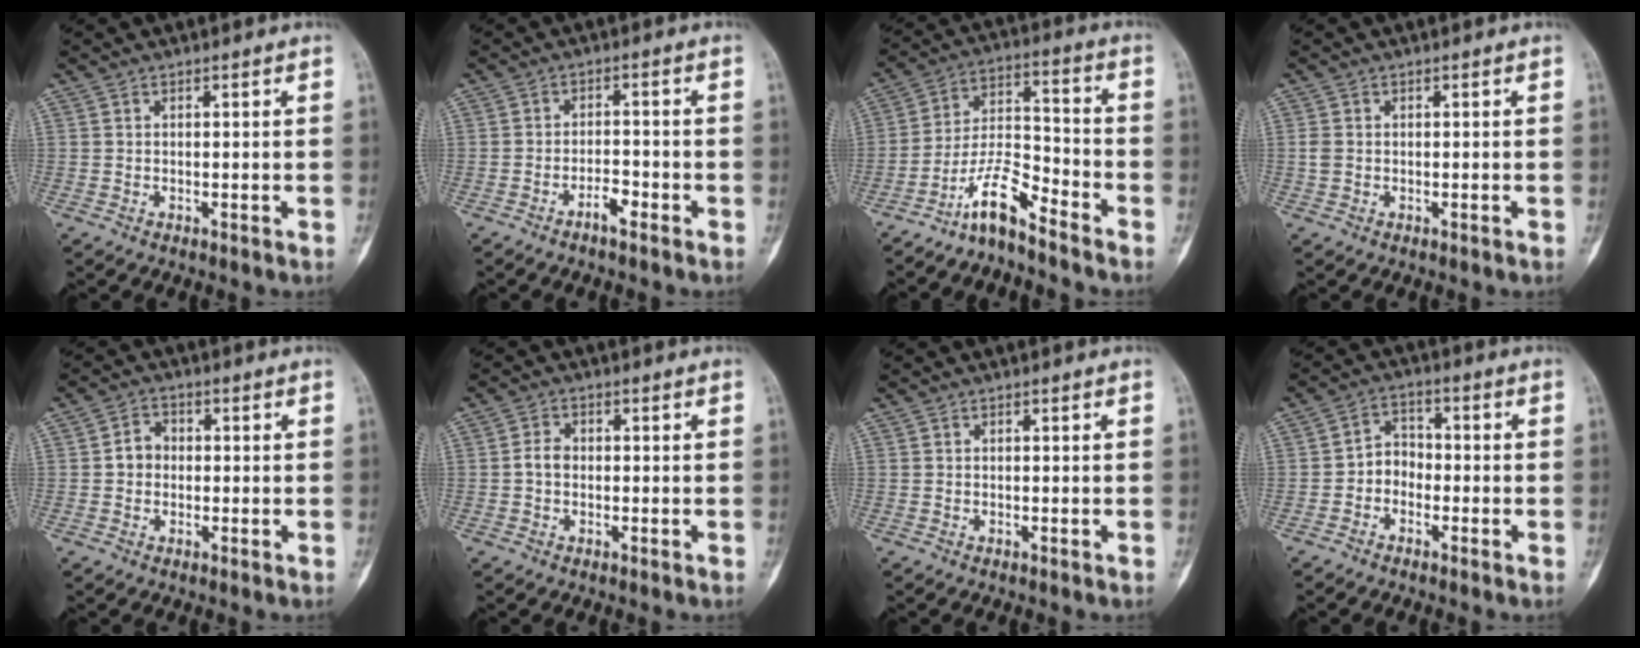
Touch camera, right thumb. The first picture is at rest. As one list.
[{"total": 3.0, "force": [-2.1, 0.9, 1.9], "torque": [-0.030, 0.018, -0.039]}, {"total": 8.9, "force": [-7.2, 1.8, 5.0], "torque": [-0.095, 0.079, -0.139]}, {"total": 1.5, "force": [-0.1, 1.1, 1.0], "torque": [-0.025, 0.002, -0.004]}, {"total": 3.6, "force": [-0.2, 3.2, 1.8], "torque": [-0.016, 0.014, -0.012]}, {"total": 2.6, "force": [-0.3, 2.0, 1.7], "torque": [-0.025, 0.010, -0.011]}, {"total": 0.0}, {"total": 4.3, "force": [-1.7, 3.5, 1.9], "torque": [-0.007, 0.025, -0.044]}]